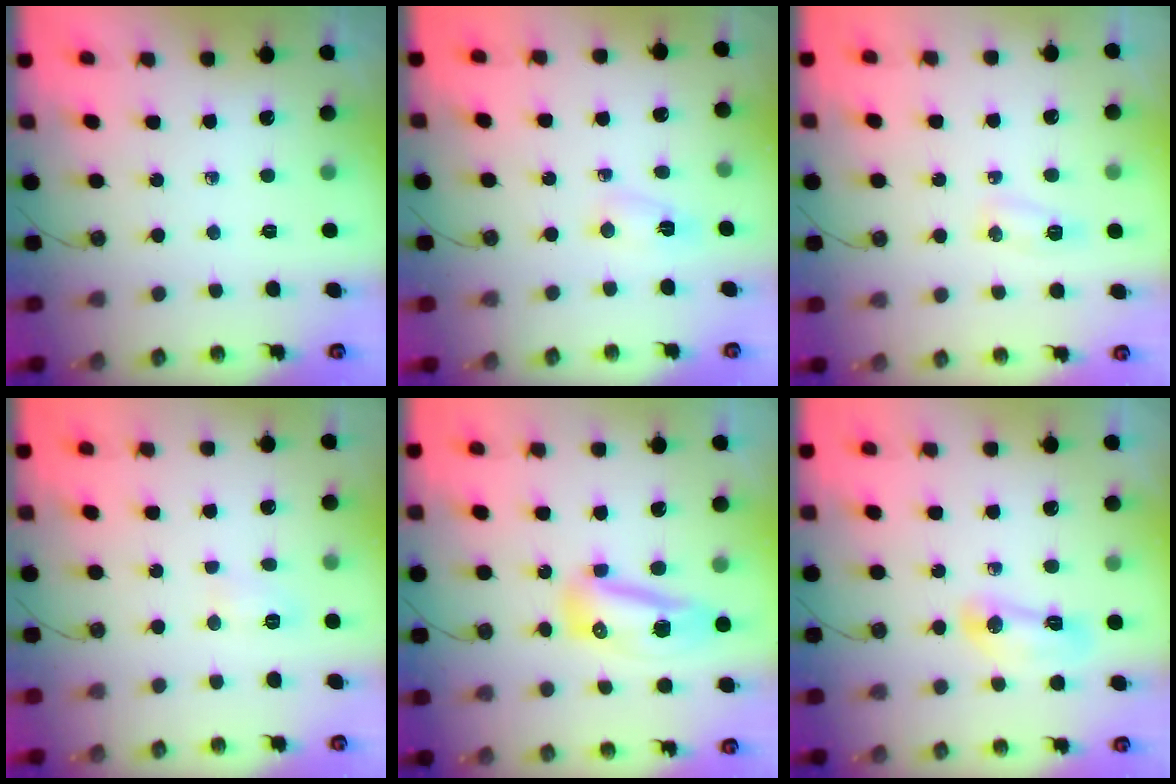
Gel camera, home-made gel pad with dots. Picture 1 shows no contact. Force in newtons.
{"total": 2.2, "press": 2.1, "slide": 0.6}
{"total": 4.9, "press": 4.8, "slide": 0.9}
{"total": 5.5, "press": 5.5, "slide": 0.6}
{"total": 10.2, "press": 9.9, "slide": 2.4}
{"total": 7.2, "press": 7.1, "slide": 0.9}